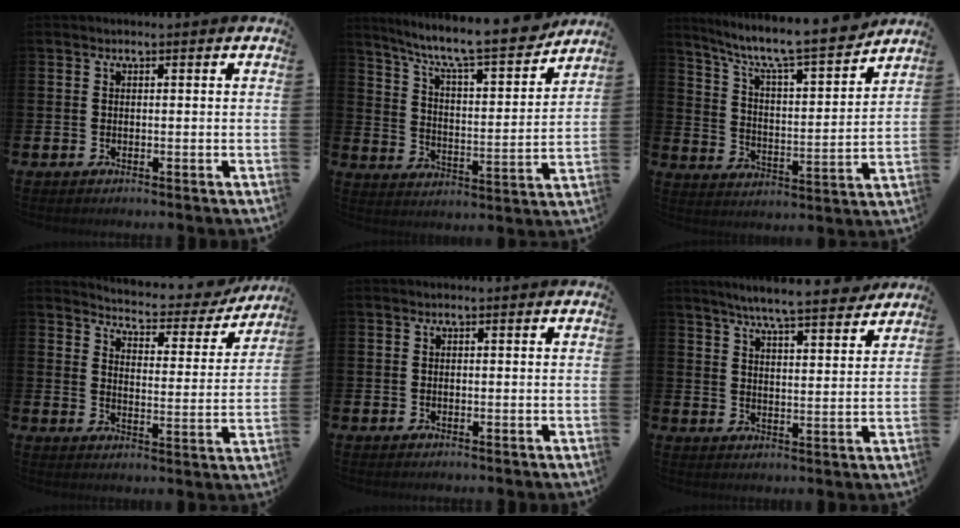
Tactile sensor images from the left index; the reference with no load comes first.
{"total": 10.0, "force": [8.9, 1.3, 4.3], "torque": [-0.105, -0.066, 0.146]}
{"total": 9.2, "force": [8.2, 1.2, 3.9], "torque": [-0.103, -0.064, 0.135]}
{"total": 4.5, "force": [4.4, 0.8, 0.8], "torque": [-0.033, -0.041, 0.067]}
{"total": 0.0}
{"total": 7.0, "force": [6.6, 0.1, 2.1], "torque": [-0.047, -0.045, 0.114]}